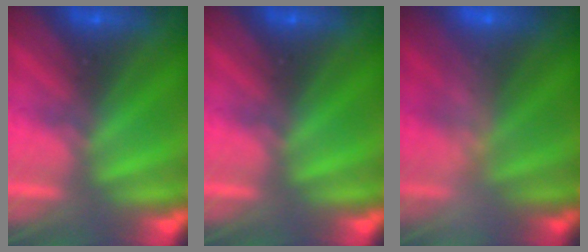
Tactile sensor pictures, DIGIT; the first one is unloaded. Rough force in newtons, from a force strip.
{"total": 0.0}
{"total": 2.6}